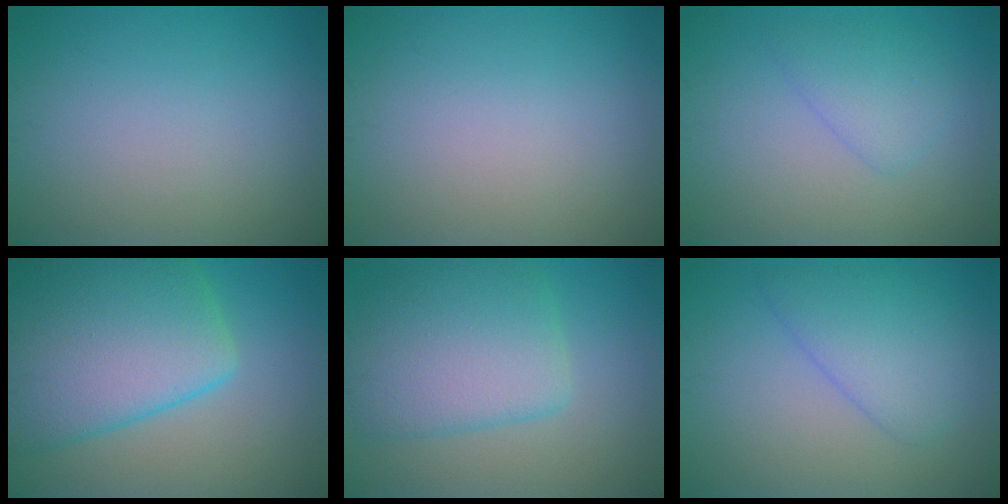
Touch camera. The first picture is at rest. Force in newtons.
{"total": 0.0}
{"total": 2.5, "press": 2.4, "slide": 0.2}
{"total": 10.9, "press": 10.9, "slide": 0.7}
{"total": 7.0, "press": 7.0, "slide": 0.2}
{"total": 4.0, "press": 4.0, "slide": 0.2}